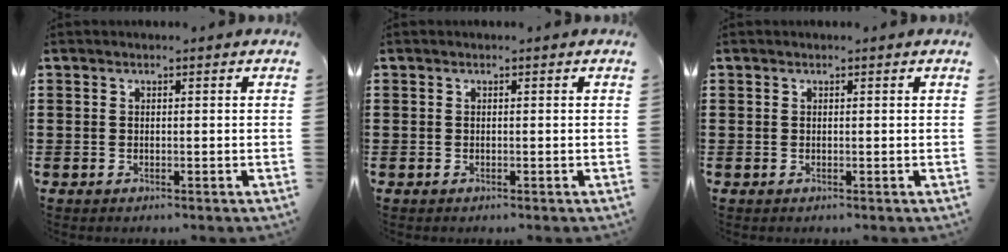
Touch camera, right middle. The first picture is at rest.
{"total": 0.0}
{"total": 0.0}